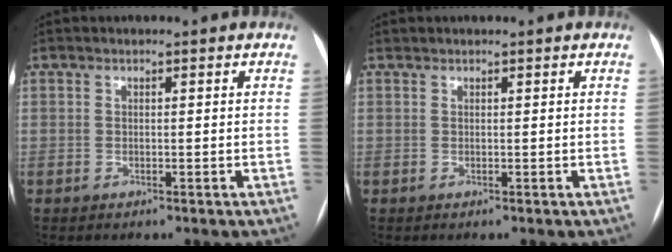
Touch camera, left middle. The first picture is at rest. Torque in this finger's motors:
{"motor_torque": [0.09, -0.27, -0.02, 0.01]}